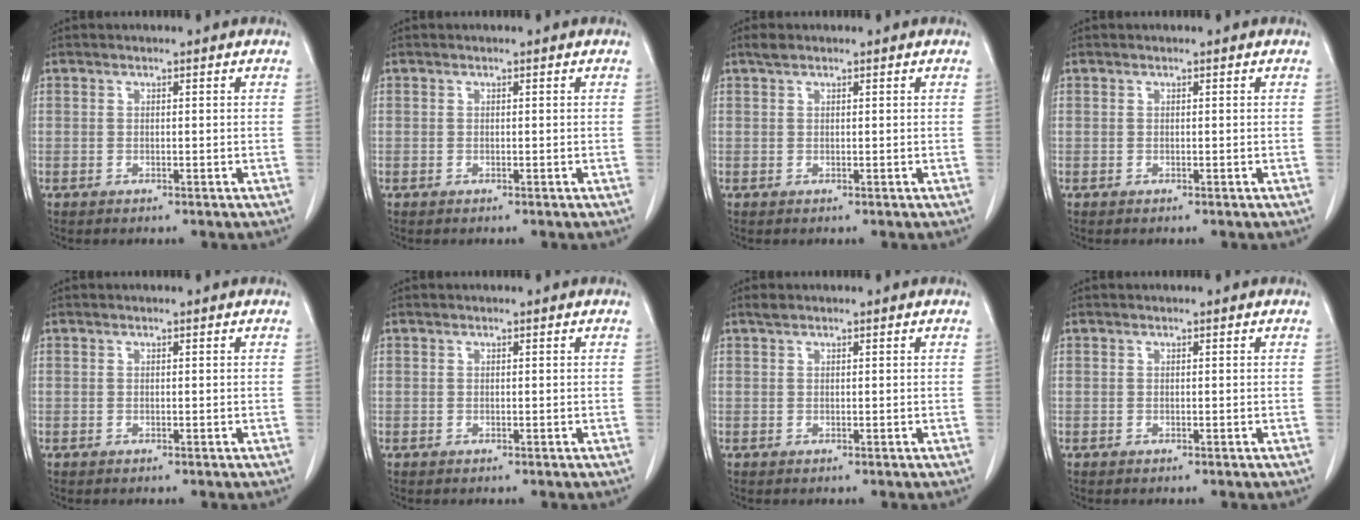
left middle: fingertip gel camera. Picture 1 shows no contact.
{"total": 0.0}
{"total": 1.1, "force": [0.9, 0.4, 0.5], "torque": [-0.012, 0.010, 0.017]}
{"total": 0.0}
{"total": 0.0}
{"total": 0.0}
{"total": 0.8, "force": [0.7, 0.3, 0.3], "torque": [-0.009, 0.008, 0.014]}
{"total": 0.0}